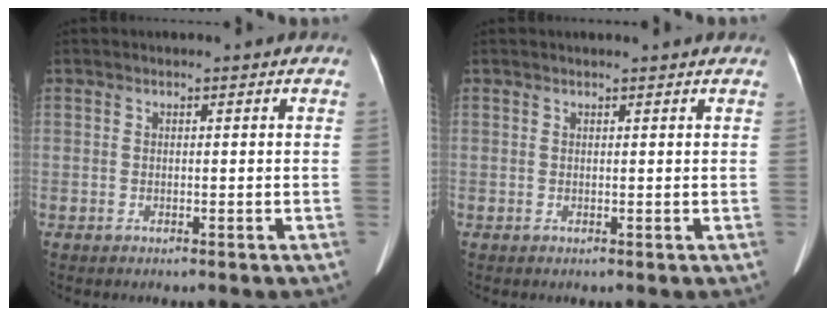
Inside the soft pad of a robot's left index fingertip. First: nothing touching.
{"total": 3.0, "force": [2.8, 0.1, 1.1], "torque": [-0.014, 0.013, 0.031]}